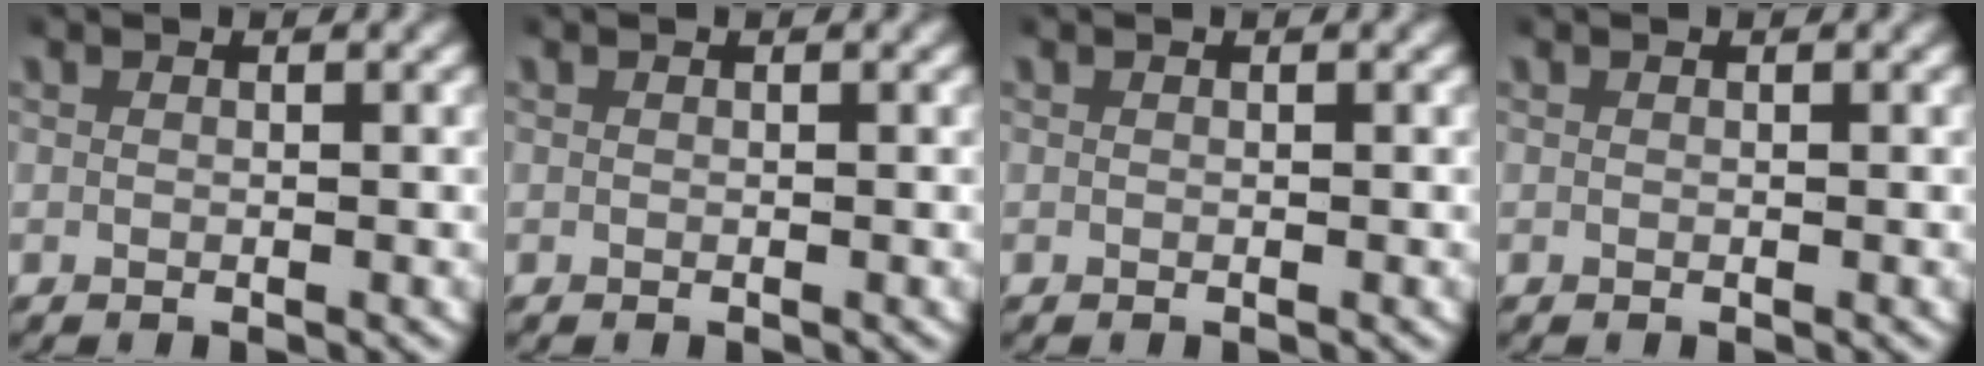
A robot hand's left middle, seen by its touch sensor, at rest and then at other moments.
{"total": 0.0}
{"total": 0.0}
{"total": 0.0}